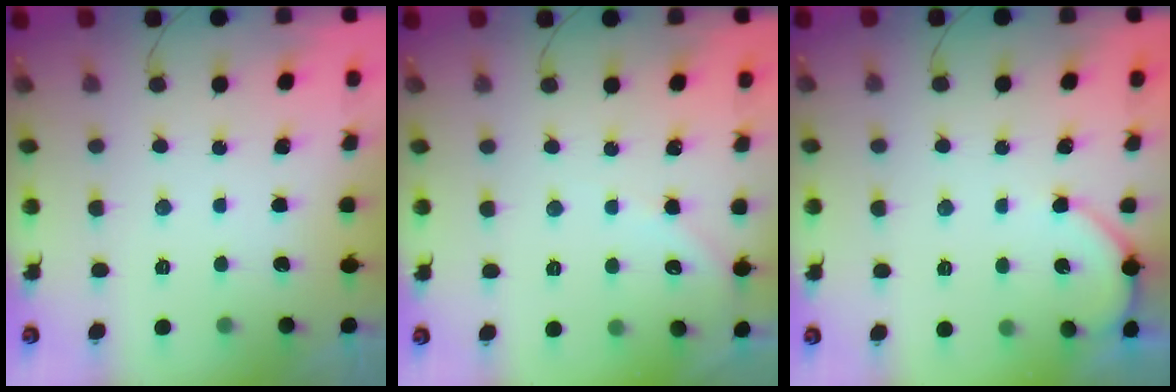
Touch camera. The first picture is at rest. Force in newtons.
{"total": 2.2, "press": 2.2, "slide": 0.4}
{"total": 2.9, "press": 2.9, "slide": 0.3}